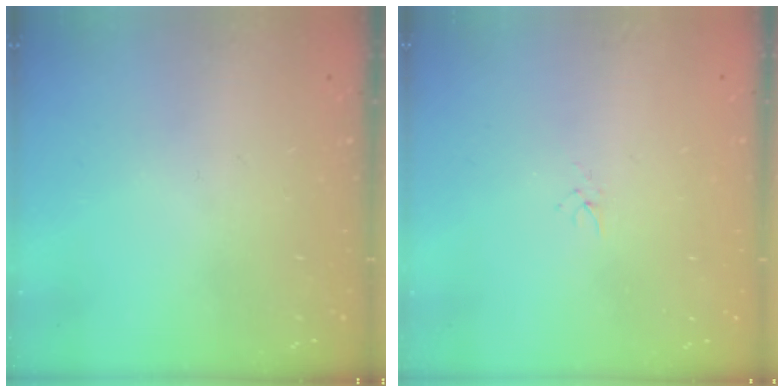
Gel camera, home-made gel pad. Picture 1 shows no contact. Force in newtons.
{"total": 1.0, "press": 1.0, "slide": 0.3}